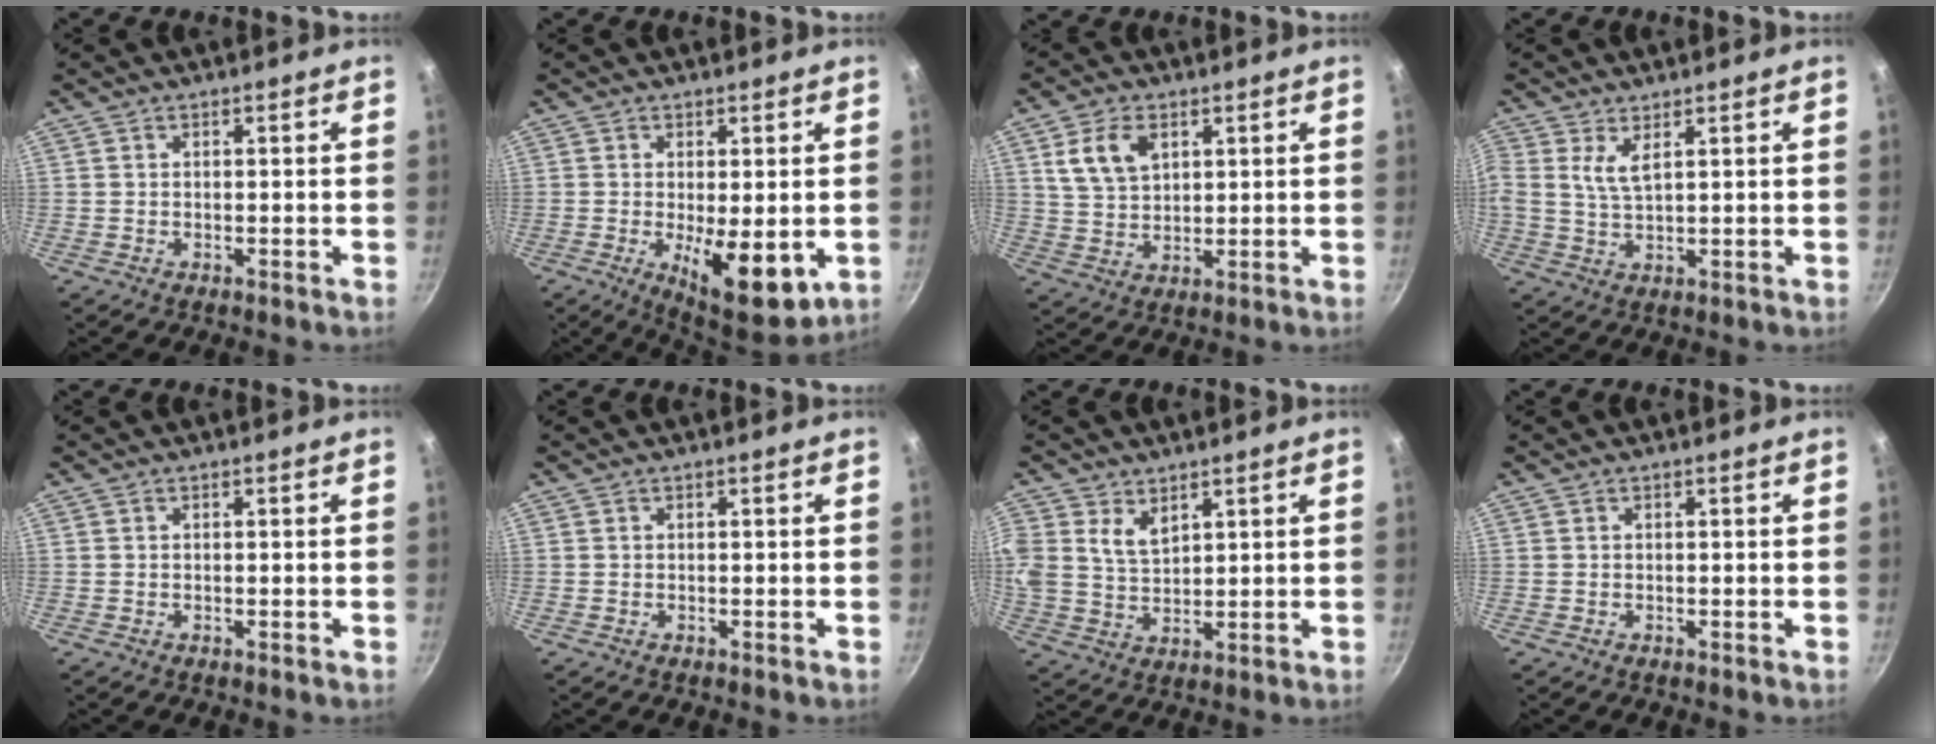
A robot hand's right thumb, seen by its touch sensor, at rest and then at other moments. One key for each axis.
{"total": 11.6, "fx": -2.6, "fy": 4.5, "fz": 10.4, "tx": -0.143, "ty": -0.025, "tz": -0.023}
{"total": 8.1, "fx": 3.4, "fy": 5.2, "fz": 5.3, "tx": -0.089, "ty": -0.010, "tz": 0.070}
{"total": 3.8, "fx": 1.7, "fy": 1.4, "fz": 3.1, "tx": -0.067, "ty": -0.006, "tz": 0.042}
{"total": 0.0}
{"total": 0.0}
{"total": 7.6, "fx": 3.8, "fy": 5.0, "fz": 4.4, "tx": -0.073, "ty": -0.016, "tz": 0.085}
{"total": 0.0}